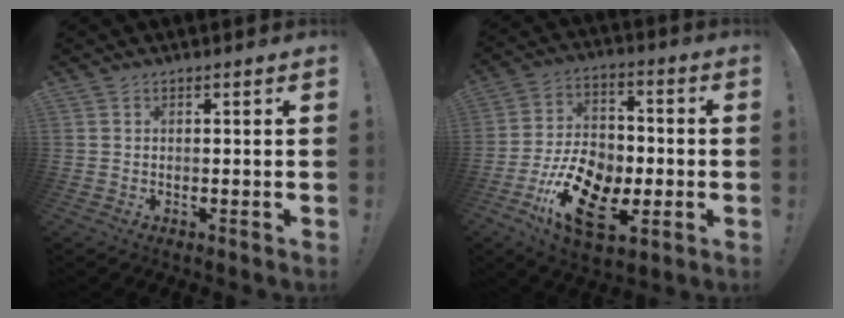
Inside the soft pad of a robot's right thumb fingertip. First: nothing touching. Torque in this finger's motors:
{"motor_torque": [2.18, 1.76, 1.39, -1.37, 0.13]}